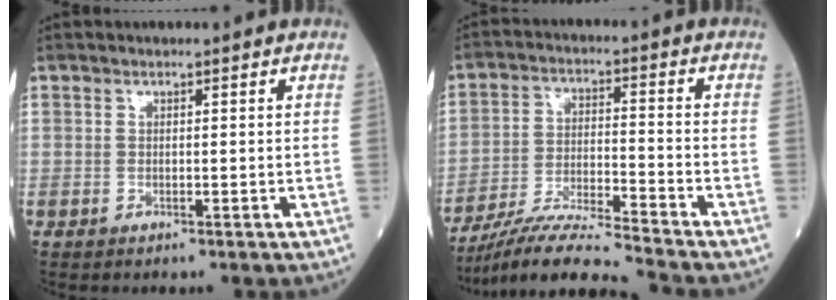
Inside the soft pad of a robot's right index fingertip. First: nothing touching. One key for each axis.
{"total": 10.9, "fx": -9.9, "fy": -1.8, "fz": 4.2, "tx": -0.072, "ty": -0.009, "tz": -0.179}